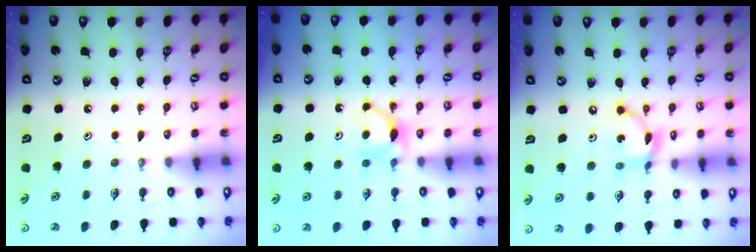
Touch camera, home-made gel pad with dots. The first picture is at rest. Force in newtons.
{"total": 5.4, "press": 5.3, "slide": 0.7}
{"total": 9.2, "press": 9.2, "slide": 0.3}